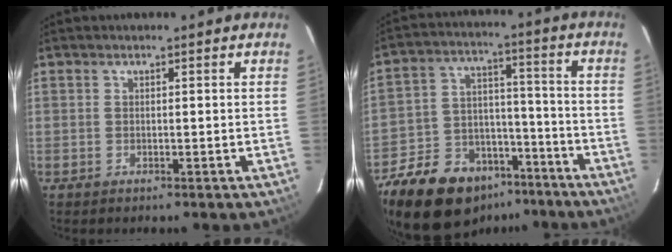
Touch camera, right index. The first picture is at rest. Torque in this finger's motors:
{"motor_torque": [0.87, -1.27, 0.16, 0.00]}